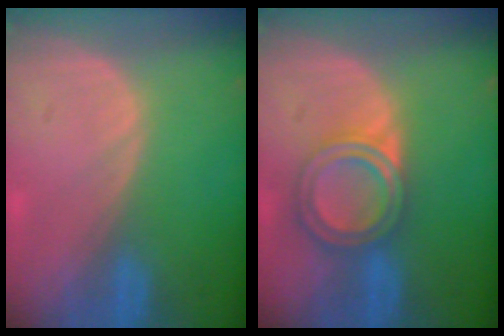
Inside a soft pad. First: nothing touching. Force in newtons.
{"total": 6.6, "press": 5.9, "slide": 3.0}